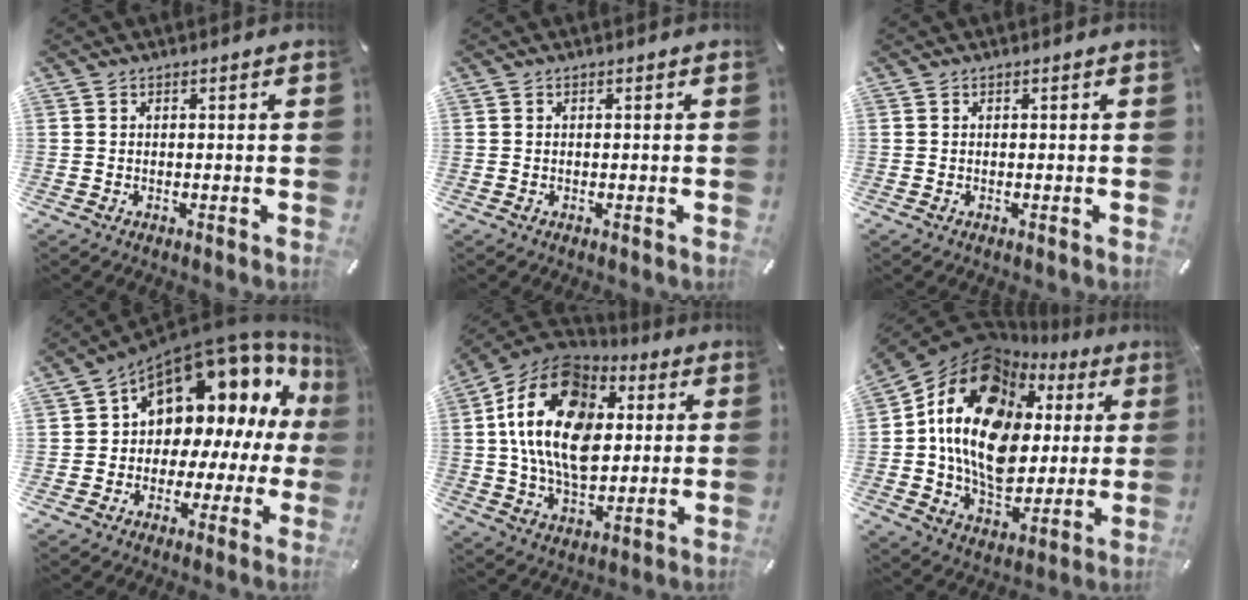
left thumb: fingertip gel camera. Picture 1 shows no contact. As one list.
[{"total": 0.0}, {"total": 0.0}, {"total": 13.4, "force": [7.0, 9.2, 6.8], "torque": [-0.098, -0.075, 0.119]}, {"total": 21.2, "force": [3.9, 14.8, 14.7], "torque": [-0.287, -0.002, 0.062]}, {"total": 19.0, "force": [4.3, 14.4, 11.6], "torque": [-0.235, -0.030, 0.071]}]